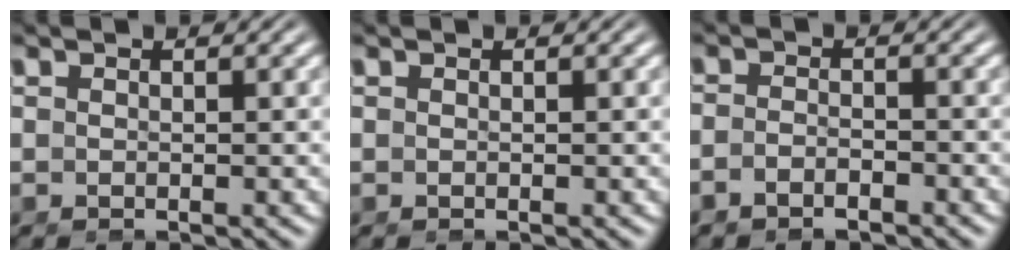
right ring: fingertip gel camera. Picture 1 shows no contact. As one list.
[{"total": 0.0}, {"total": 2.3, "force": [-2.1, 0.5, 0.8], "torque": [-0.018, -0.010, -0.032]}]